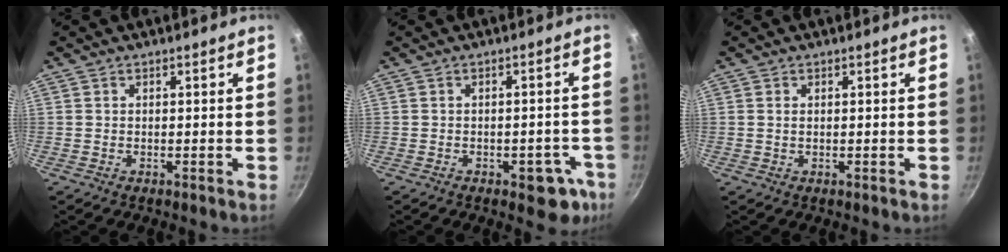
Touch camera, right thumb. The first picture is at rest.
{"total": 7.1, "force": [-3.2, 3.9, 5.0], "torque": [-0.019, 0.026, -0.029]}
{"total": 0.9, "force": [0.2, 0.5, 0.7], "torque": [-0.011, 0.002, 0.002]}